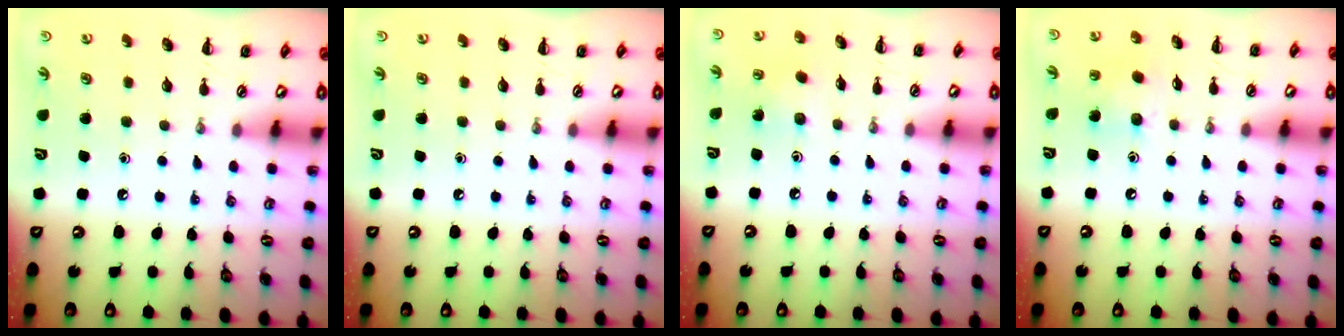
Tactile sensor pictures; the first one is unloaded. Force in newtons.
{"total": 0.0}
{"total": 3.9, "press": 3.7, "slide": 1.0}
{"total": 7.9, "press": 7.7, "slide": 1.6}